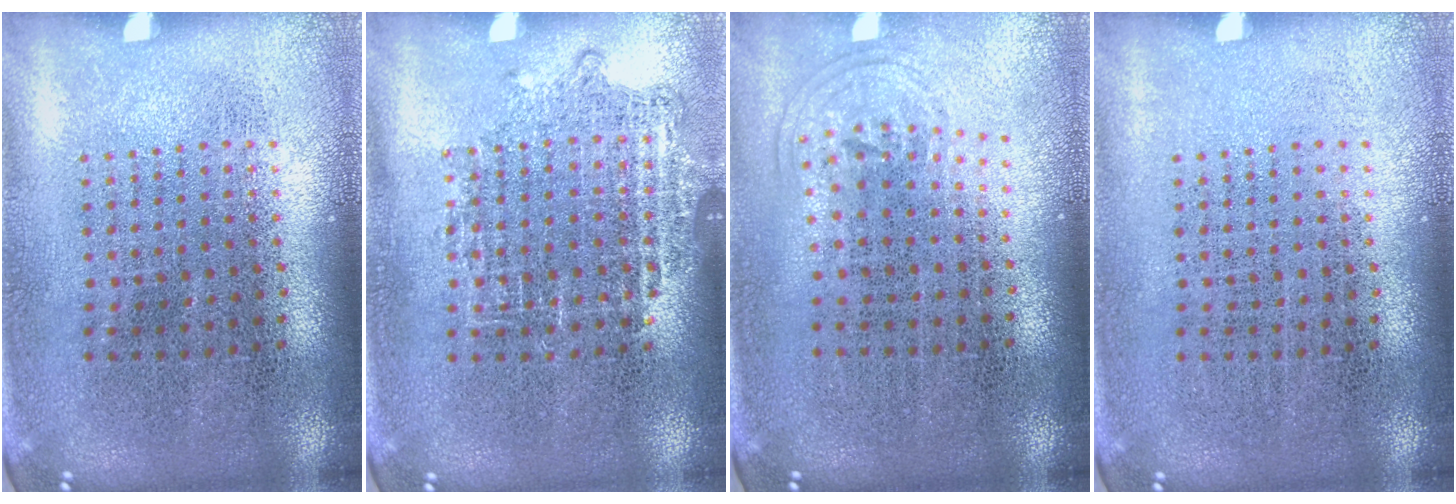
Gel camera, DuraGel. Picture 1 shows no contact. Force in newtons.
{"total": 1.0, "press": 1.0, "slide": 0.2}
{"total": 0.9, "press": 0.6, "slide": 0.6}
{"total": 0.0}